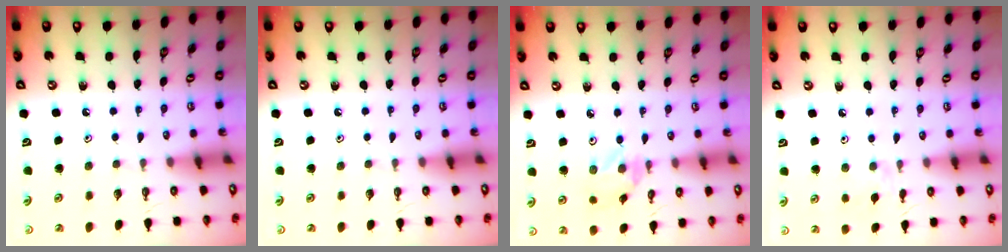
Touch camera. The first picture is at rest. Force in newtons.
{"total": 0.0}
{"total": 1.3, "press": 1.3, "slide": 0.1}
{"total": 2.0, "press": 1.9, "slide": 0.5}